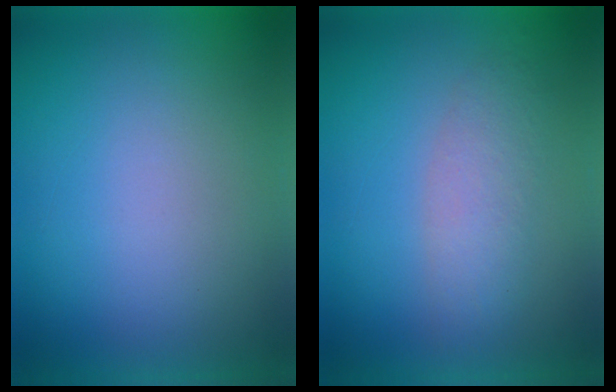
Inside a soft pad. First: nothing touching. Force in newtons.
{"total": 3.4}